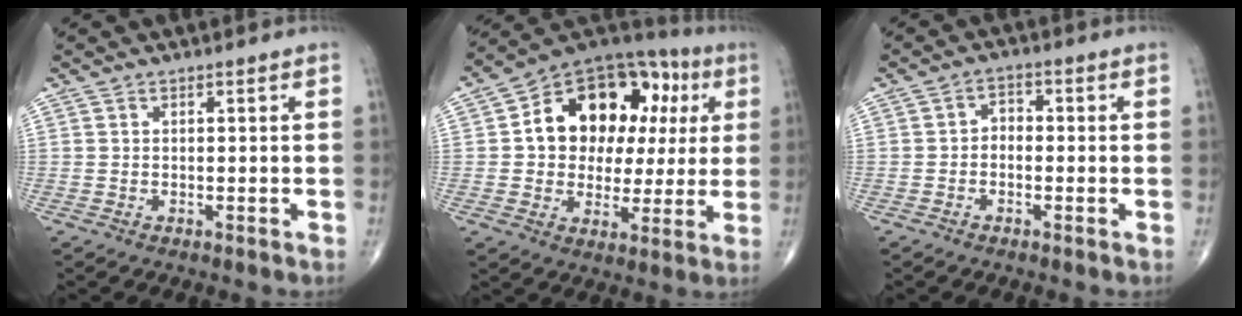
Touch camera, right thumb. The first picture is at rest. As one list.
[{"total": 21.3, "force": [4.5, 15.1, 14.3], "torque": [-0.153, 0.035, 0.069]}, {"total": 2.7, "force": [-0.6, 2.0, 1.7], "torque": [-0.011, 0.018, -0.023]}]